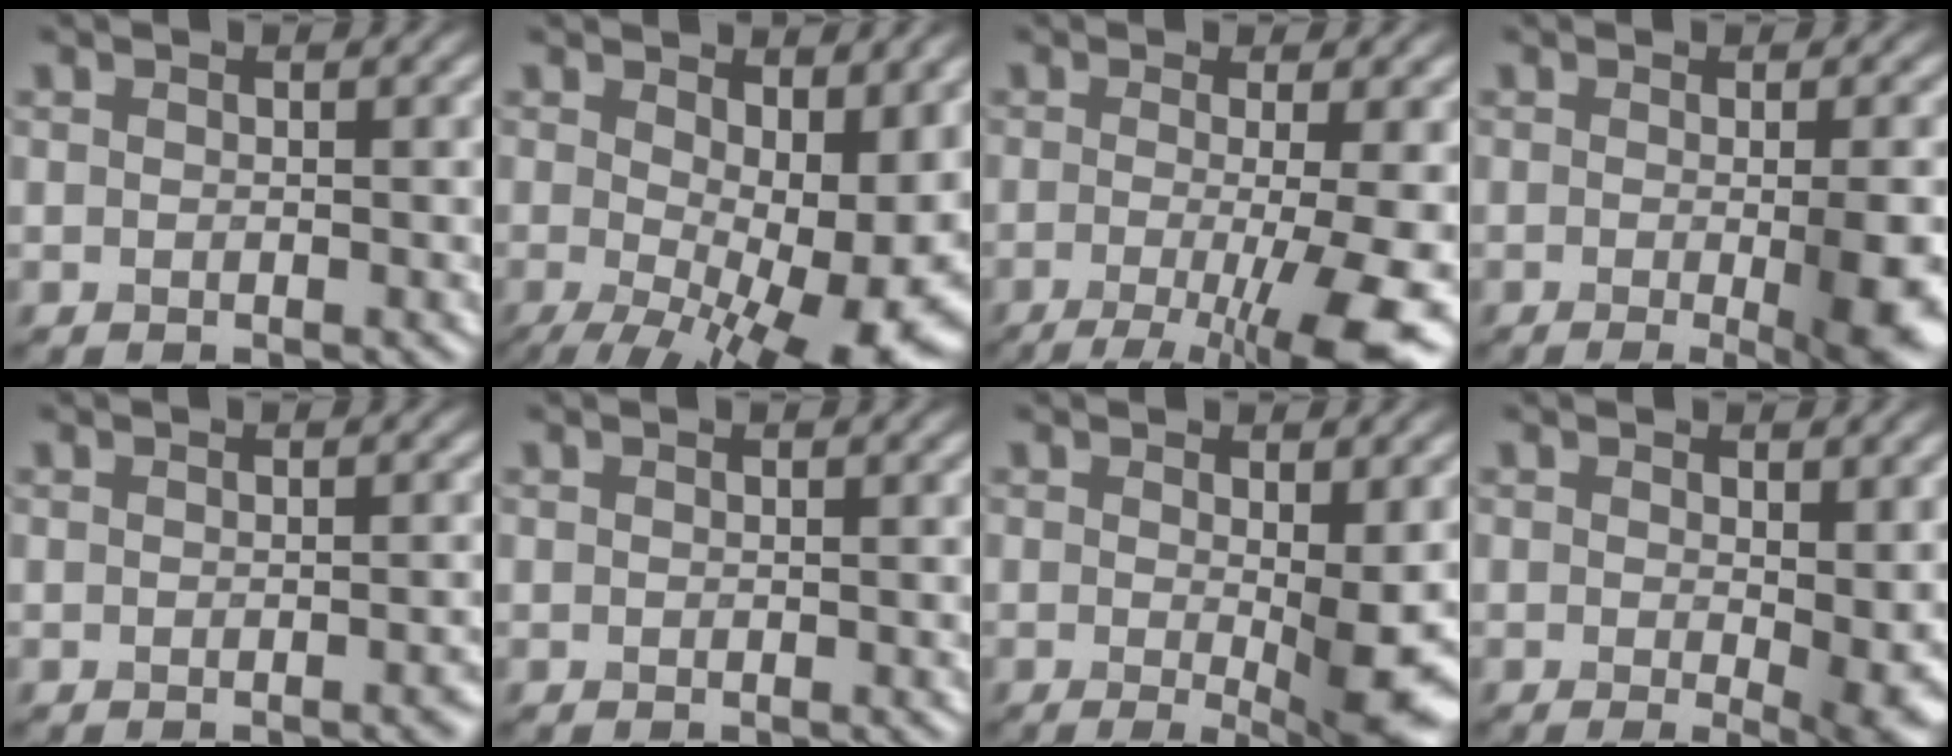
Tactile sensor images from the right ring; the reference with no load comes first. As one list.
[{"total": 14.2, "force": [-1.6, 6.8, 12.4], "torque": [-0.185, -0.025, -0.006]}, {"total": 10.2, "force": [-2.6, 2.8, 9.5], "torque": [-0.127, -0.021, -0.033]}, {"total": 7.3, "force": [-1.1, 2.0, 6.9], "torque": [-0.079, -0.014, -0.010]}, {"total": 1.0, "force": [-0.5, 0.2, 0.8], "torque": [-0.010, -0.001, -0.007]}, {"total": 0.0}, {"total": 6.0, "force": [-0.5, 1.1, 5.8], "torque": [-0.086, -0.018, -0.005]}, {"total": 4.1, "force": [0.1, 1.0, 3.9], "torque": [-0.053, -0.015, 0.004]}]